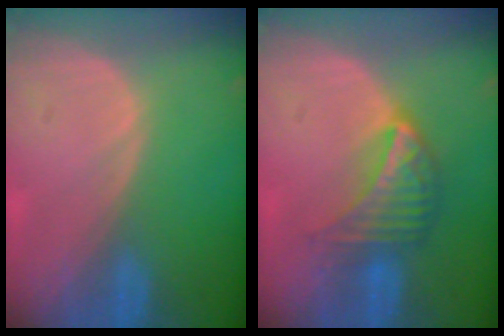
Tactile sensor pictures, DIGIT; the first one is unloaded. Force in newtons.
{"total": 7.2, "press": 6.4, "slide": 3.3}